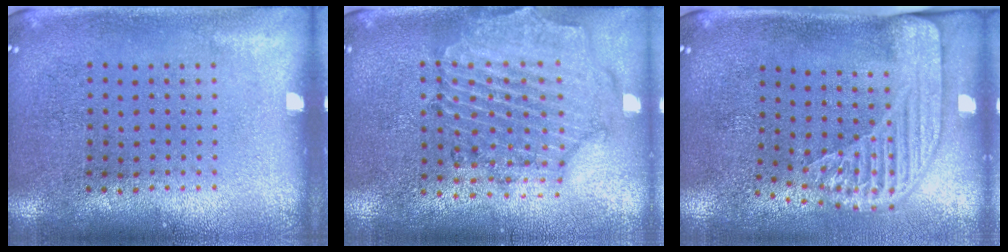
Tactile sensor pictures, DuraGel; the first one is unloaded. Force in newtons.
{"total": 1.0, "press": 1.0, "slide": 0.3}
{"total": 2.3, "press": 1.7, "slide": 1.5}